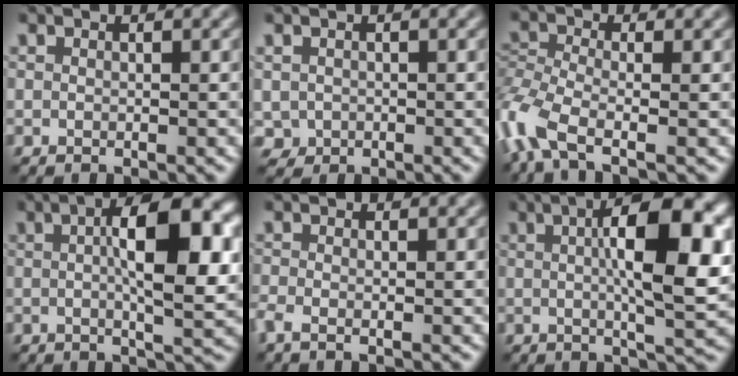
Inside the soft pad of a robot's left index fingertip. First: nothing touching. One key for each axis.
{"total": 1.4, "fx": -0.1, "fy": 1.4, "fz": 0.2, "tx": 0.003, "ty": -0.003, "tz": -0.002}
{"total": 6.1, "fx": -3.5, "fy": 2.3, "fz": 4.5, "tx": -0.113, "ty": -0.011, "tz": -0.086}
{"total": 8.8, "fx": 1.2, "fy": 2.4, "fz": 8.4, "tx": -0.116, "ty": 0.008, "tz": 0.012}
{"total": 1.4, "fx": -0.9, "fy": 0.4, "fz": 1.1, "tx": -0.028, "ty": -0.013, "tz": -0.026}
{"total": 9.8, "fx": 1.5, "fy": 2.5, "fz": 9.3, "tx": -0.125, "ty": 0.009, "tz": 0.020}